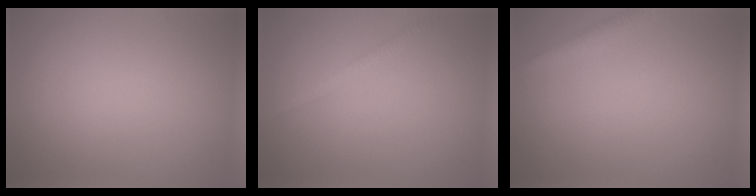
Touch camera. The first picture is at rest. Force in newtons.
{"total": 1.3, "press": 1.3, "slide": 0.0}
{"total": 2.4, "press": 2.4, "slide": 0.1}